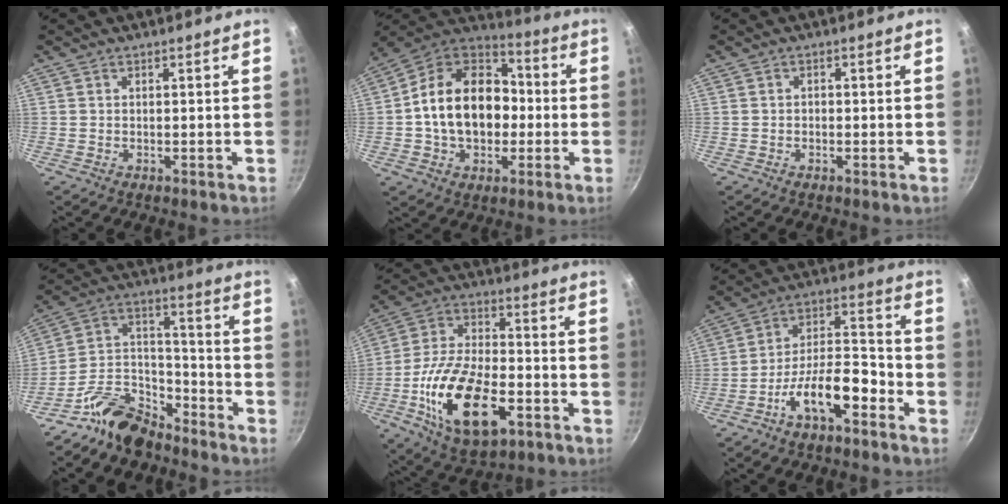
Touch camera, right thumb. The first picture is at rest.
{"total": 19.8, "force": [-0.9, 14.5, 13.5], "torque": [-0.199, 0.045, -0.025]}
{"total": 0.9, "force": [-0.4, 0.7, 0.5], "torque": [-0.008, 0.004, -0.006]}
{"total": 13.2, "force": [-10.4, 6.6, 4.9], "torque": [-0.063, 0.113, -0.197]}
{"total": 21.0, "force": [-7.2, 10.8, 16.6], "torque": [-0.299, 0.026, -0.124]}
{"total": 12.6, "force": [-6.9, 5.0, 9.3], "torque": [-0.135, 0.065, -0.124]}